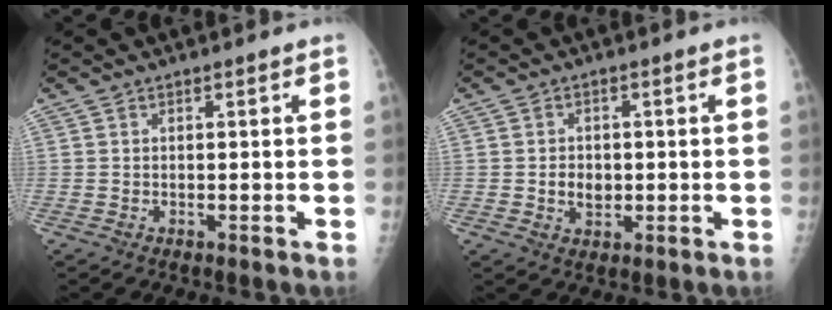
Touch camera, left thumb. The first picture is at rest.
{"total": 3.7, "force": [-0.4, 3.0, 2.2], "torque": [-0.020, 0.003, -0.003]}